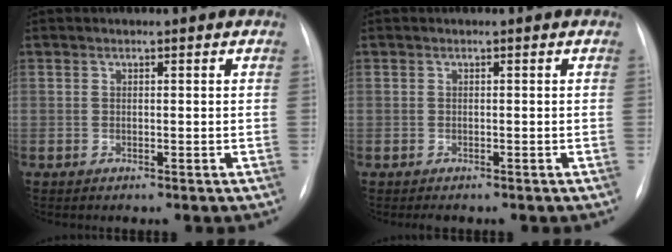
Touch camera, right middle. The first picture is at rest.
{"total": 0.9, "force": [-0.7, 0.3, 0.3], "torque": [-0.007, -0.002, -0.008]}